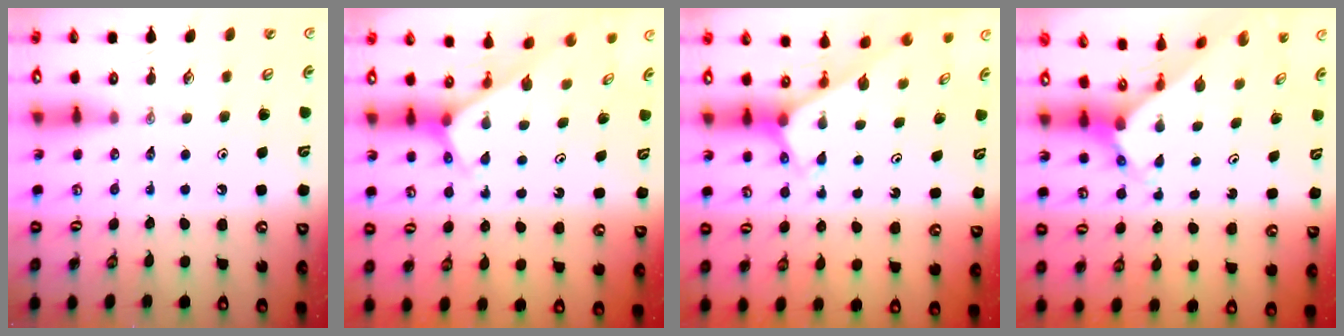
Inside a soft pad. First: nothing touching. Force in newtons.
{"total": 2.8, "press": 2.8, "slide": 0.1}
{"total": 2.8, "press": 2.8, "slide": 0.2}
{"total": 3.7, "press": 3.7, "slide": 0.4}